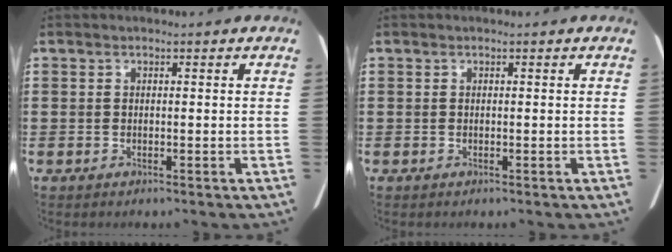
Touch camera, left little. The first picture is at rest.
{"total": 0.0}